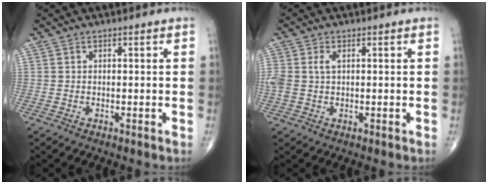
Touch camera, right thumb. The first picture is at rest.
{"total": 3.7, "force": [0.7, 2.3, 2.8], "torque": [-0.084, 0.012, 0.018]}